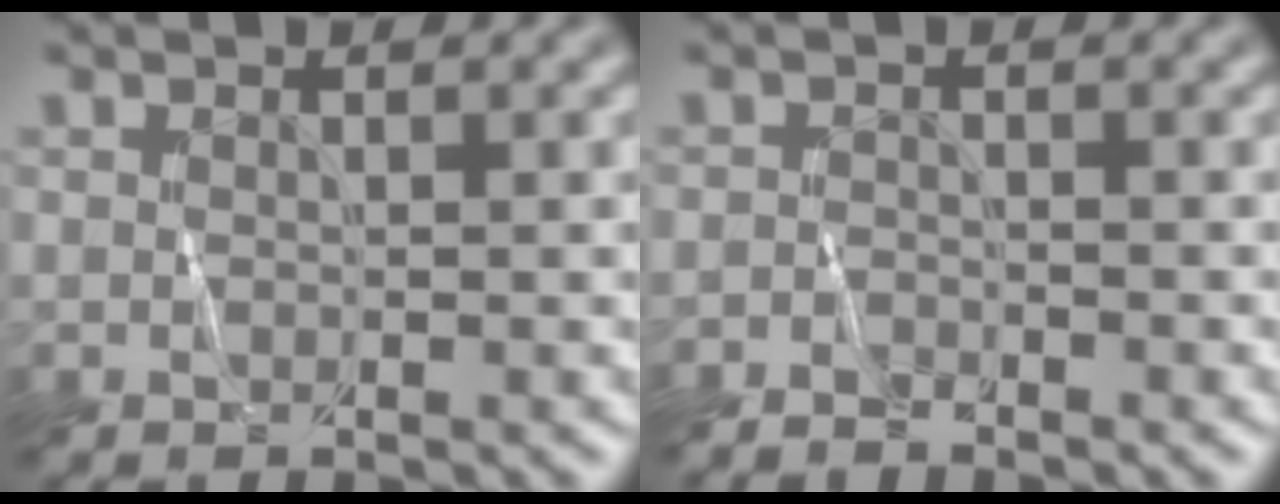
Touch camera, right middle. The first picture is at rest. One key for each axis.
{"total": 1.7, "fx": -1.7, "fy": 0.1, "fz": 0.1, "tx": -0.004, "ty": 0.000, "tz": -0.035}